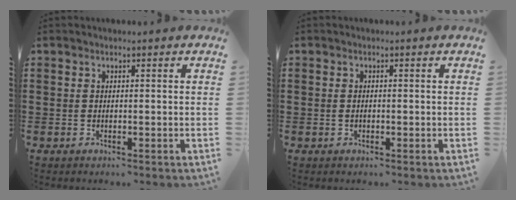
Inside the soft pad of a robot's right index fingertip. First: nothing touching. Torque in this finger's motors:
{"motor_torque": [-0.70, 0.70, 0.01, -0.01]}